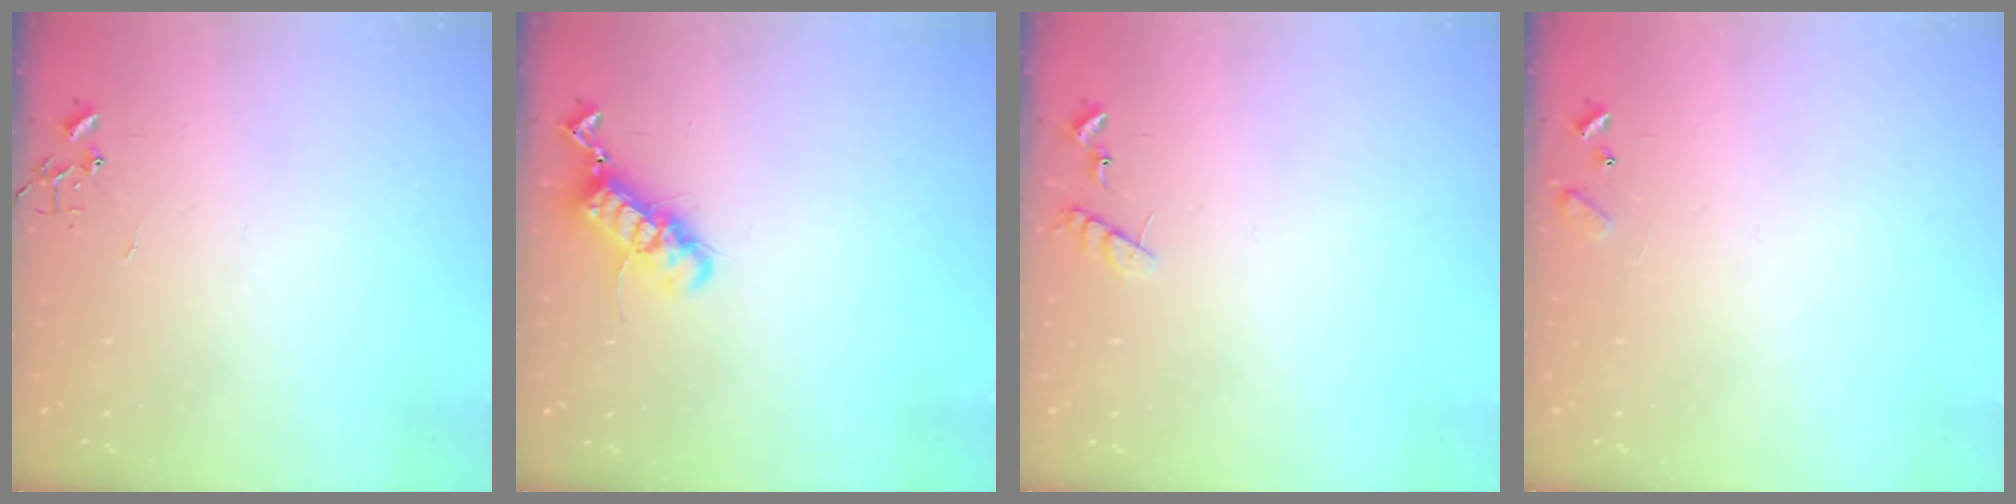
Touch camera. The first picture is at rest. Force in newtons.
{"total": 12.7, "press": 12.6, "slide": 1.6}
{"total": 6.7, "press": 6.7, "slide": 0.4}
{"total": 6.4, "press": 6.4, "slide": 0.5}